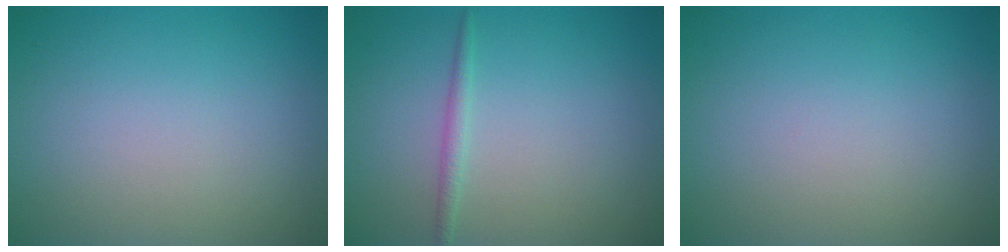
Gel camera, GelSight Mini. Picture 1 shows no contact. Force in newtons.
{"total": 1.1, "press": 1.1, "slide": 0.1}
{"total": 0.0}